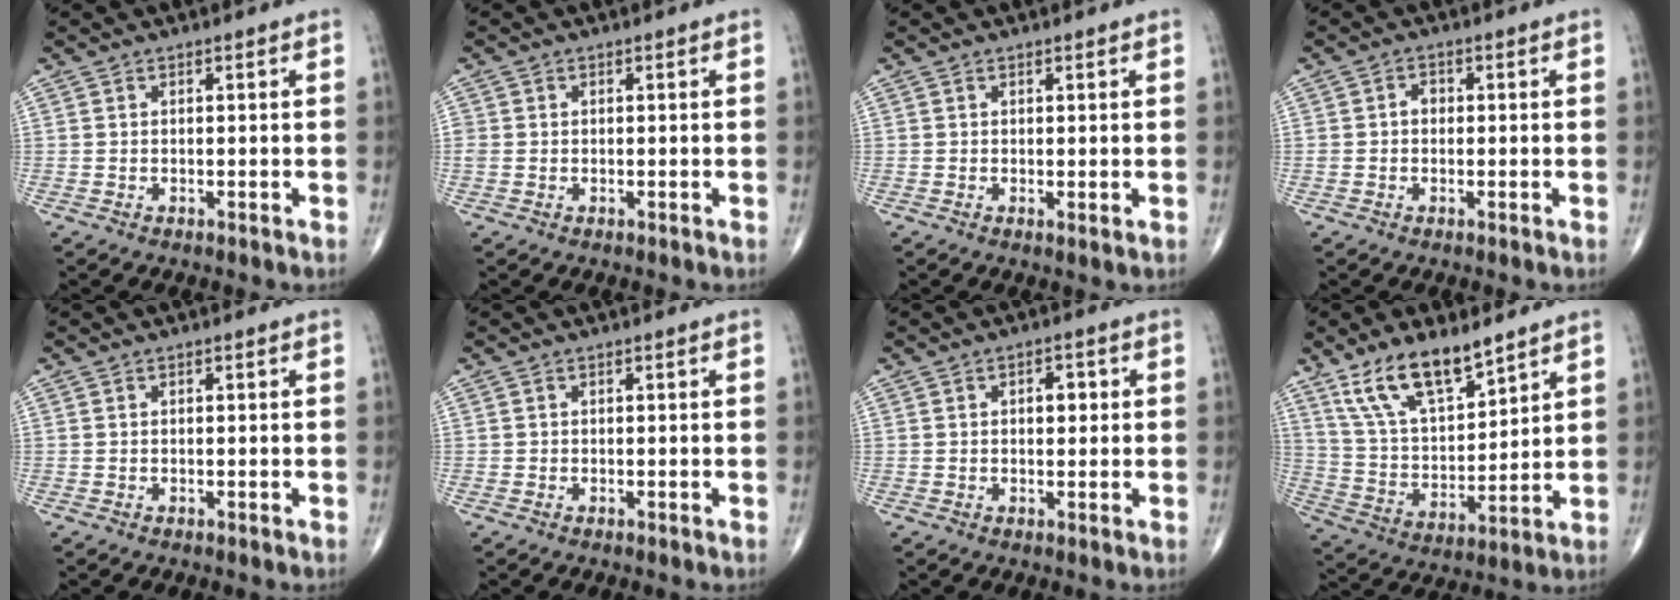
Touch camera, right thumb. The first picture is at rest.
{"total": 1.3, "force": [0.1, 1.2, 0.5], "torque": [-0.011, 0.002, 0.002]}
{"total": 0.8, "force": [0.2, 0.2, 0.7], "torque": [-0.014, -0.004, 0.003]}
{"total": 1.9, "force": [0.0, 1.5, 1.1], "torque": [-0.011, 0.007, -0.002]}
{"total": 0.0}
{"total": 0.0}
{"total": 3.2, "force": [0.6, 1.9, 2.6], "torque": [-0.025, 0.002, 0.005]}
{"total": 14.6, "force": [10.0, 5.5, 9.1], "torque": [-0.146, -0.049, 0.201]}